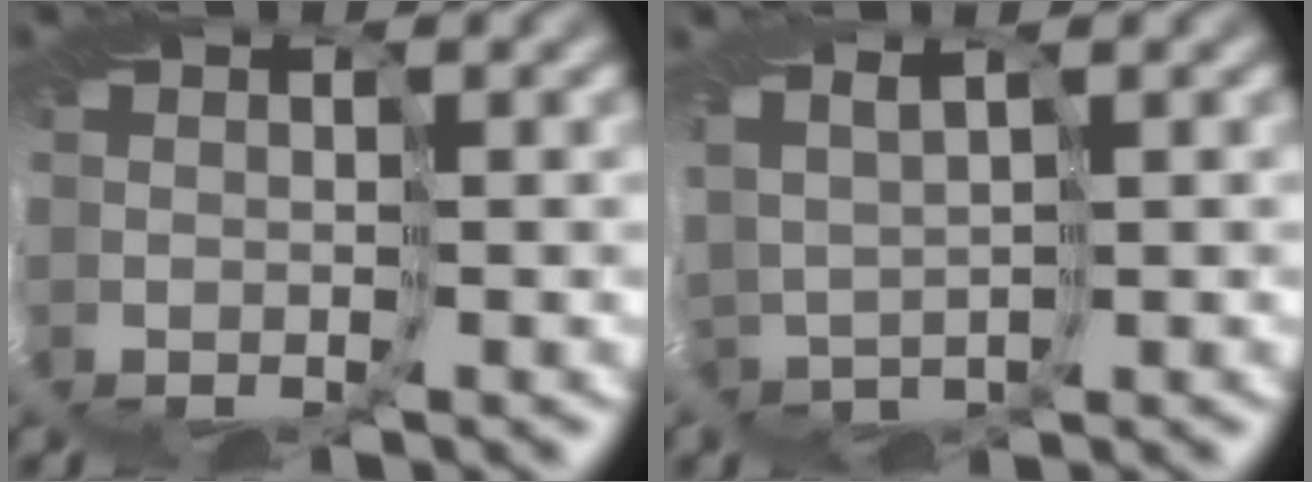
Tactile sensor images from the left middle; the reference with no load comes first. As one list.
[{"total": 1.6, "force": [1.5, 0.1, -0.6], "torque": [-0.004, 0.008, 0.038]}]